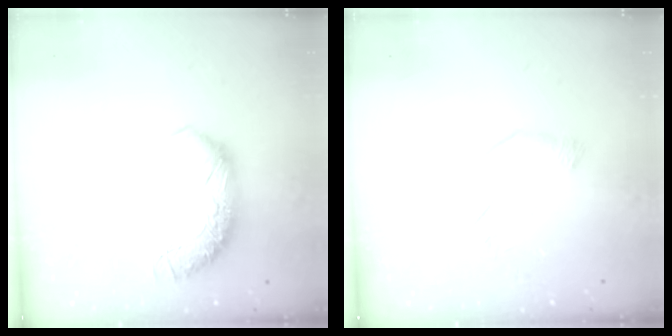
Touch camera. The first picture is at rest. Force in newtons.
{"total": 6.1, "press": 6.1, "slide": 0.6}